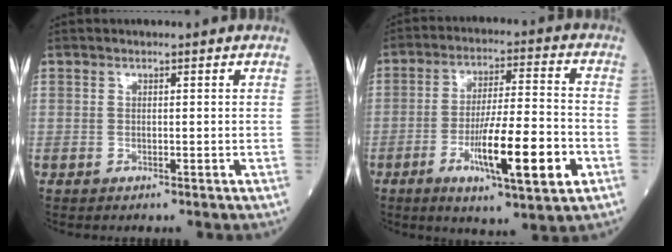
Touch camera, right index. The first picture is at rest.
{"total": 14.1, "force": [-4.9, 1.5, 13.2], "torque": [-0.224, -0.012, -0.077]}